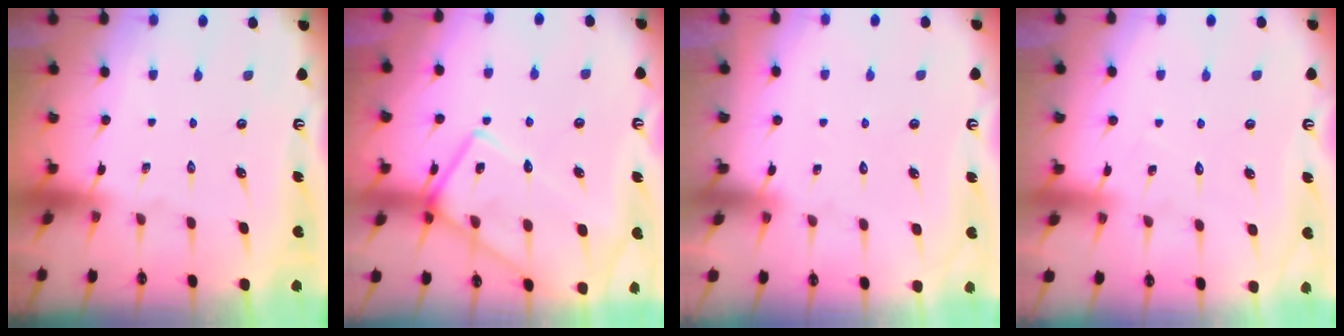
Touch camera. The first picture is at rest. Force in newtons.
{"total": 17.6, "press": 17.5, "slide": 1.4}
{"total": 2.9, "press": 2.9, "slide": 0.2}
{"total": 4.2, "press": 4.2, "slide": 0.3}